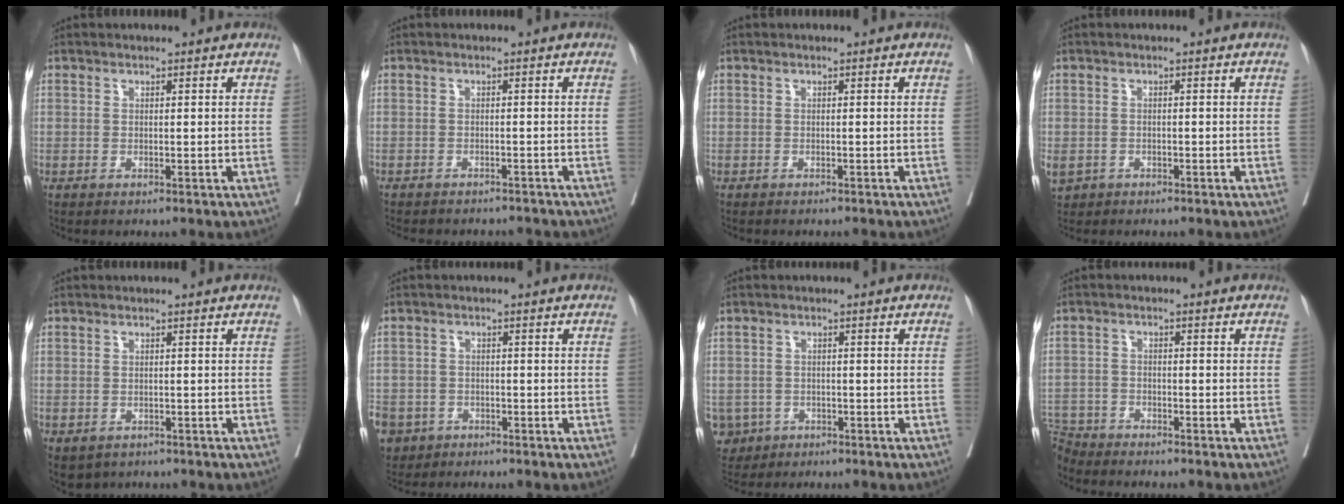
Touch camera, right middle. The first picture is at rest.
{"total": 9.8, "force": [-9.0, 2.8, 2.8], "torque": [-0.047, 0.001, -0.106]}
{"total": 3.0, "force": [-2.8, 0.6, 1.0], "torque": [-0.015, -0.003, -0.035]}
{"total": 4.5, "force": [-2.6, 3.4, 1.3], "torque": [-0.049, 0.000, -0.042]}
{"total": 4.2, "force": [-2.5, 3.0, 1.3], "torque": [-0.018, 0.001, -0.029]}
{"total": 10.6, "force": [-5.4, 8.5, 3.0], "torque": [-0.106, -0.003, -0.085]}
{"total": 6.2, "force": [-2.9, 5.4, 0.6], "torque": [-0.028, 0.007, -0.044]}
{"total": 5.3, "force": [-5.0, 1.0, -1.2], "torque": [0.019, -0.004, -0.100]}